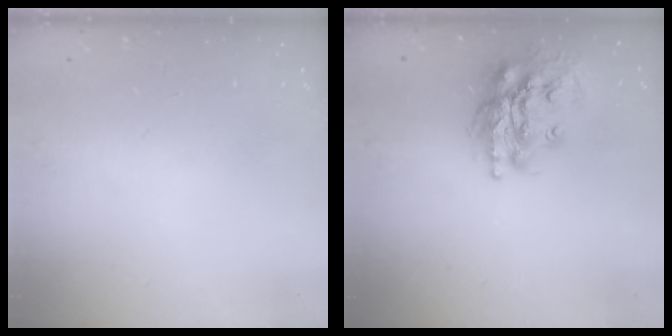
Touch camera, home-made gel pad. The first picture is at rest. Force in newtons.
{"total": 17.0, "press": 16.9, "slide": 2.3}